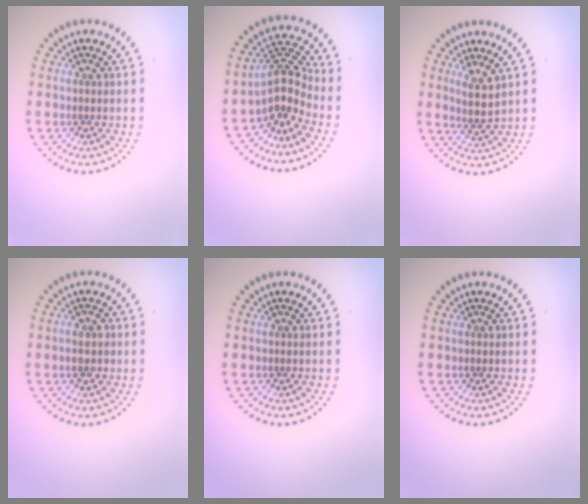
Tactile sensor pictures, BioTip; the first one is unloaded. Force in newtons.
{"total": 3.7, "press": 2.9, "slide": 2.3}
{"total": 2.7, "press": 2.2, "slide": 1.5}
{"total": 2.1, "press": 2.0, "slide": 0.4}
{"total": 0.0}
{"total": 0.0}